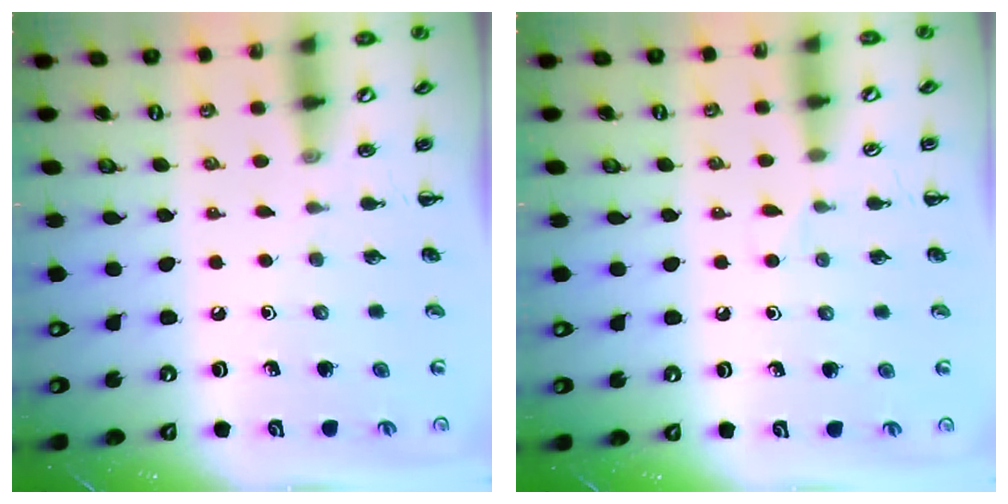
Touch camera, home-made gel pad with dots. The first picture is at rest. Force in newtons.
{"total": 3.4, "press": 3.2, "slide": 1.2}